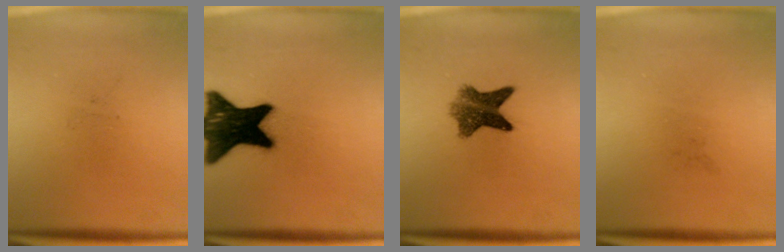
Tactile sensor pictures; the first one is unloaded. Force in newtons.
{"total": 17.4}
{"total": 6.9}
{"total": 0.0}